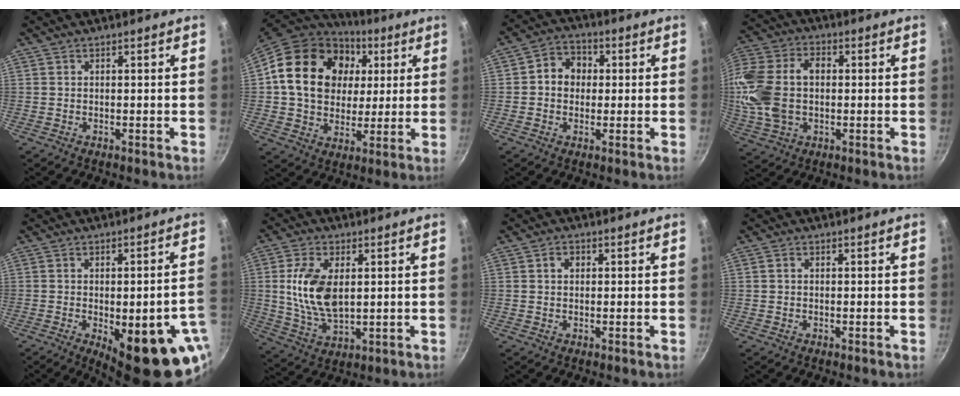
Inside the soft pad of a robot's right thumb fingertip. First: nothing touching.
{"total": 22.6, "force": [5.2, 17.5, 13.3], "torque": [-0.219, 0.013, 0.086]}
{"total": 6.9, "force": [0.6, 5.9, 3.5], "torque": [-0.026, 0.012, -0.005]}
{"total": 17.5, "force": [0.3, 12.0, 12.8], "torque": [-0.258, 0.026, 0.001]}
{"total": 19.1, "force": [-7.2, 6.2, 16.6], "torque": [-0.162, 0.006, -0.079]}
{"total": 12.3, "force": [1.8, 6.9, 10.0], "torque": [-0.187, -0.011, 0.039]}
{"total": 2.0, "force": [0.5, 1.6, 1.2], "torque": [-0.014, 0.003, 0.005]}
{"total": 0.7, "force": [0.1, 0.6, 0.3], "torque": [-0.005, 0.004, 0.001]}